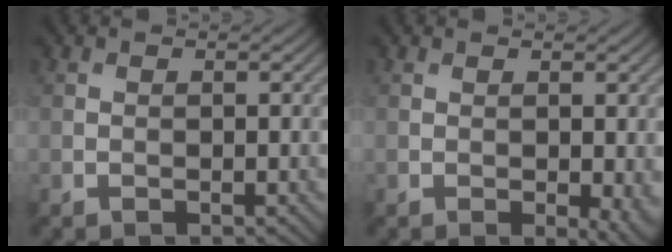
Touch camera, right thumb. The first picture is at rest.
{"total": 3.1, "force": [-0.6, 1.6, 2.6], "torque": [-0.028, -0.017, 0.001]}